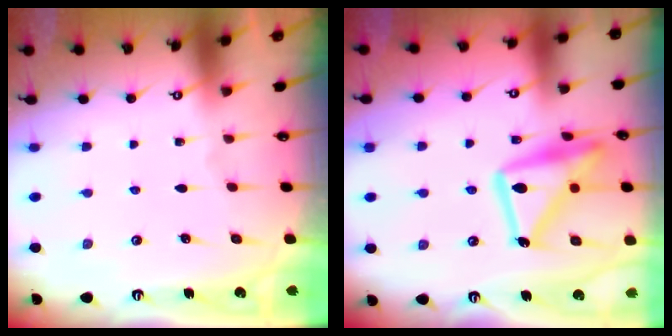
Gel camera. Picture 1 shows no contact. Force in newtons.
{"total": 18.2, "press": 18.2, "slide": 1.3}